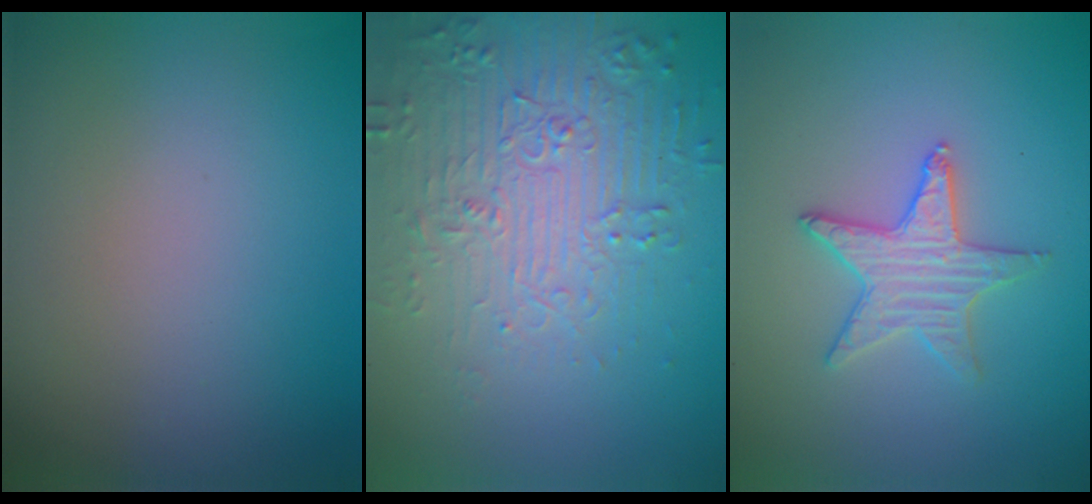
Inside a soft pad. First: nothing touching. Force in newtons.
{"total": 5.0, "press": 4.8, "slide": 1.3}
{"total": 3.0, "press": 3.0, "slide": 0.1}